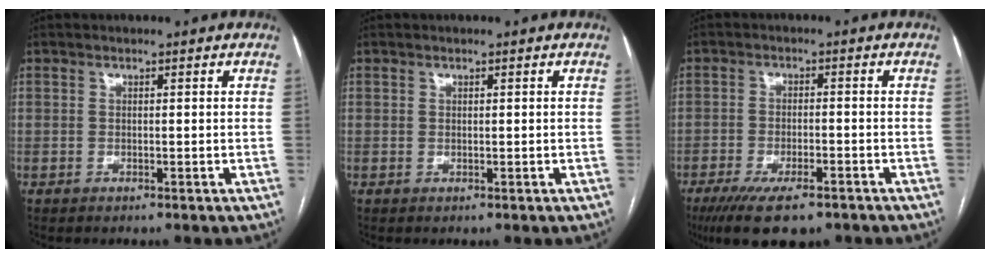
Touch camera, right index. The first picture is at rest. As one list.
[{"total": 0.0}, {"total": 10.0, "force": [-7.0, 3.0, 6.6], "torque": [-0.105, -0.015, -0.110]}]